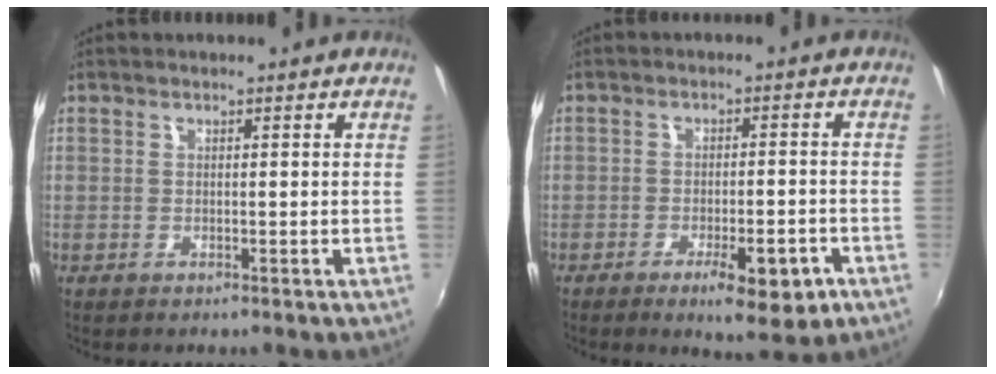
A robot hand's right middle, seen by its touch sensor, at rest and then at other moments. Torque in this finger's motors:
{"motor_torque": [0.18, -1.19, -0.05, -0.03]}